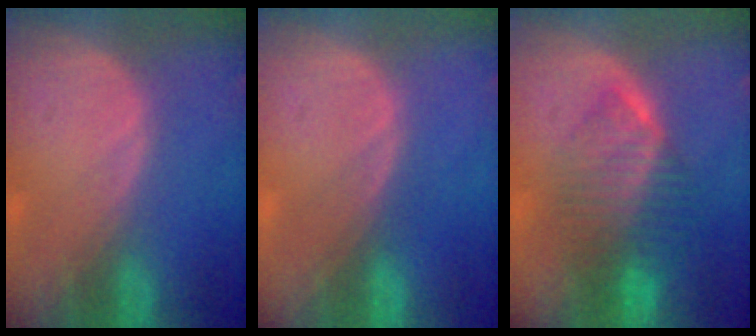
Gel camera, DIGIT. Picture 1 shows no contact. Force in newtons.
{"total": 0.0}
{"total": 6.5, "press": 6.5, "slide": 0.1}